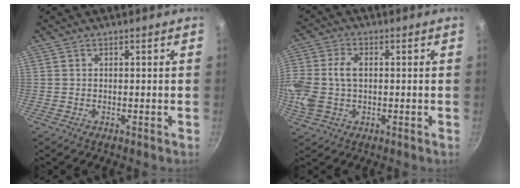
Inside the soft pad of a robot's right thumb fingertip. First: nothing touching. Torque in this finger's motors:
{"motor_torque": [1.15, 2.15, 1.27, -0.63, 0.14]}